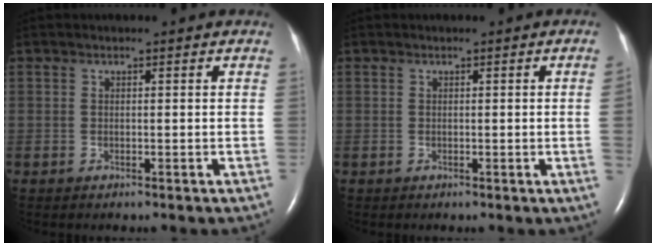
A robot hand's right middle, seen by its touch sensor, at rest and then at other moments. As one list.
[{"total": 1.6, "force": [-0.1, -0.7, 1.4], "torque": [-0.016, -0.001, -0.001]}]